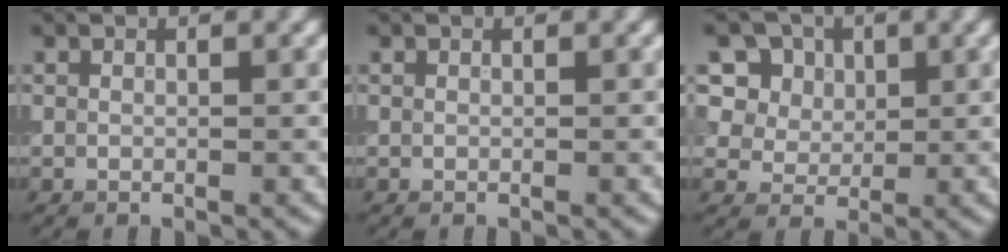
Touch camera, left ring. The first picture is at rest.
{"total": 0.0}
{"total": 12.3, "force": [6.8, 8.8, 5.2], "torque": [-0.138, 0.030, 0.106]}